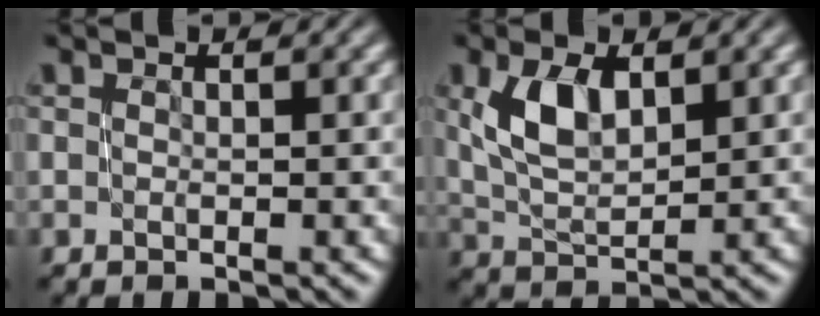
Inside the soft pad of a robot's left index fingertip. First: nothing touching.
{"total": 4.6, "force": [2.0, 2.5, 3.3], "torque": [-0.076, 0.008, 0.041]}